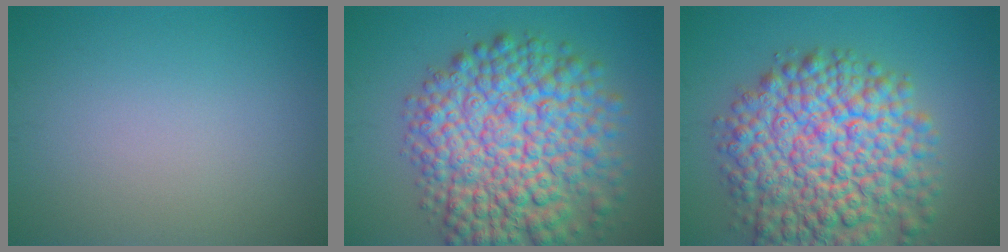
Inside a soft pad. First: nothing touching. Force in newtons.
{"total": 12.4, "press": 12.4, "slide": 0.3}
{"total": 12.4, "press": 12.4, "slide": 0.5}